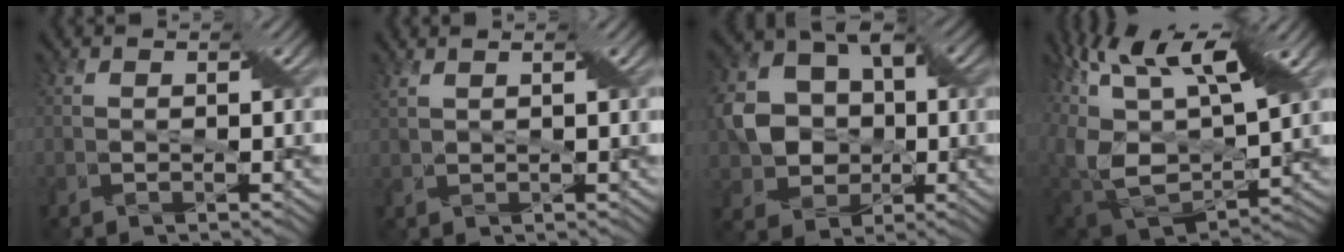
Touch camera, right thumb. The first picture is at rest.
{"total": 1.7, "force": [1.4, 0.1, 0.9], "torque": [-0.022, 0.003, 0.025]}
{"total": 9.0, "force": [-0.5, 7.7, 4.6], "torque": [-0.112, -0.005, -0.015]}
{"total": 18.1, "force": [8.2, 7.9, 14.0], "torque": [-0.273, 0.036, 0.156]}